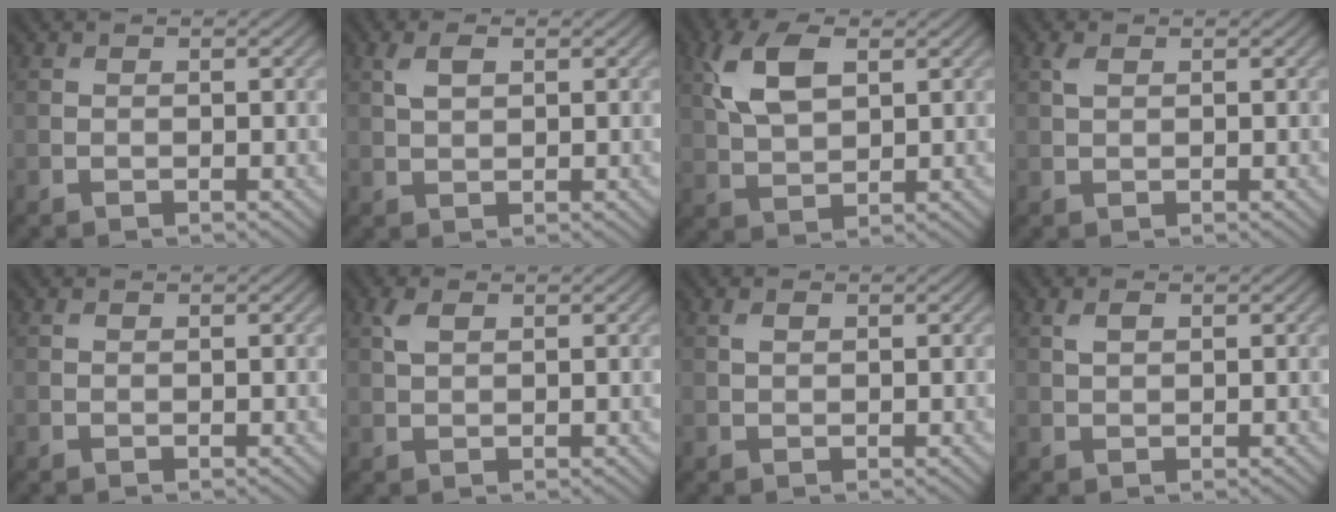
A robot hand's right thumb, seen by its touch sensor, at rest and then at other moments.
{"total": 2.5, "force": [1.0, 1.3, 1.9], "torque": [-0.045, 0.003, 0.020]}
{"total": 7.7, "force": [2.8, 4.1, 5.9], "torque": [-0.139, 0.010, 0.052]}
{"total": 1.4, "force": [0.7, 0.7, 1.0], "torque": [-0.028, 0.004, 0.014]}
{"total": 0.0}
{"total": 2.2, "force": [1.0, 1.1, 1.6], "torque": [-0.042, 0.005, 0.021]}
{"total": 1.0, "force": [0.4, 0.5, 0.8], "torque": [-0.020, 0.001, 0.009]}
{"total": 1.5, "force": [0.6, 0.7, 1.2], "torque": [-0.029, 0.002, 0.013]}